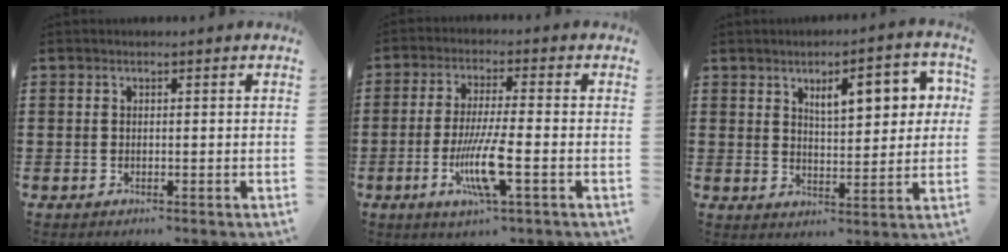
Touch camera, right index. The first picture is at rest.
{"total": 8.6, "force": [-2.9, 1.2, 8.0], "torque": [-0.165, -0.018, -0.057]}
{"total": 7.4, "force": [3.1, 2.9, 6.1], "torque": [-0.094, -0.004, 0.043]}